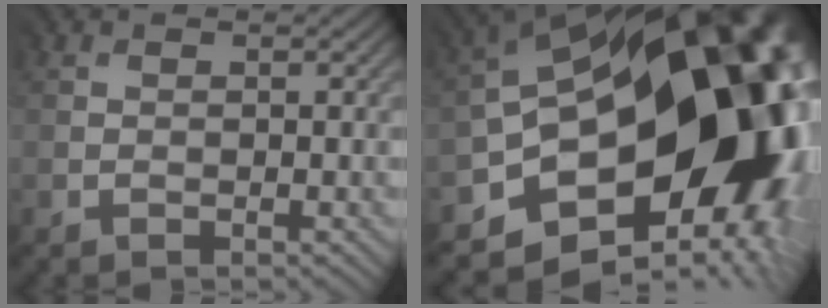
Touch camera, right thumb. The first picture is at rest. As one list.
[{"total": 20.9, "force": [-3.1, 13.9, 15.3], "torque": [-0.246, -0.066, -0.032]}]